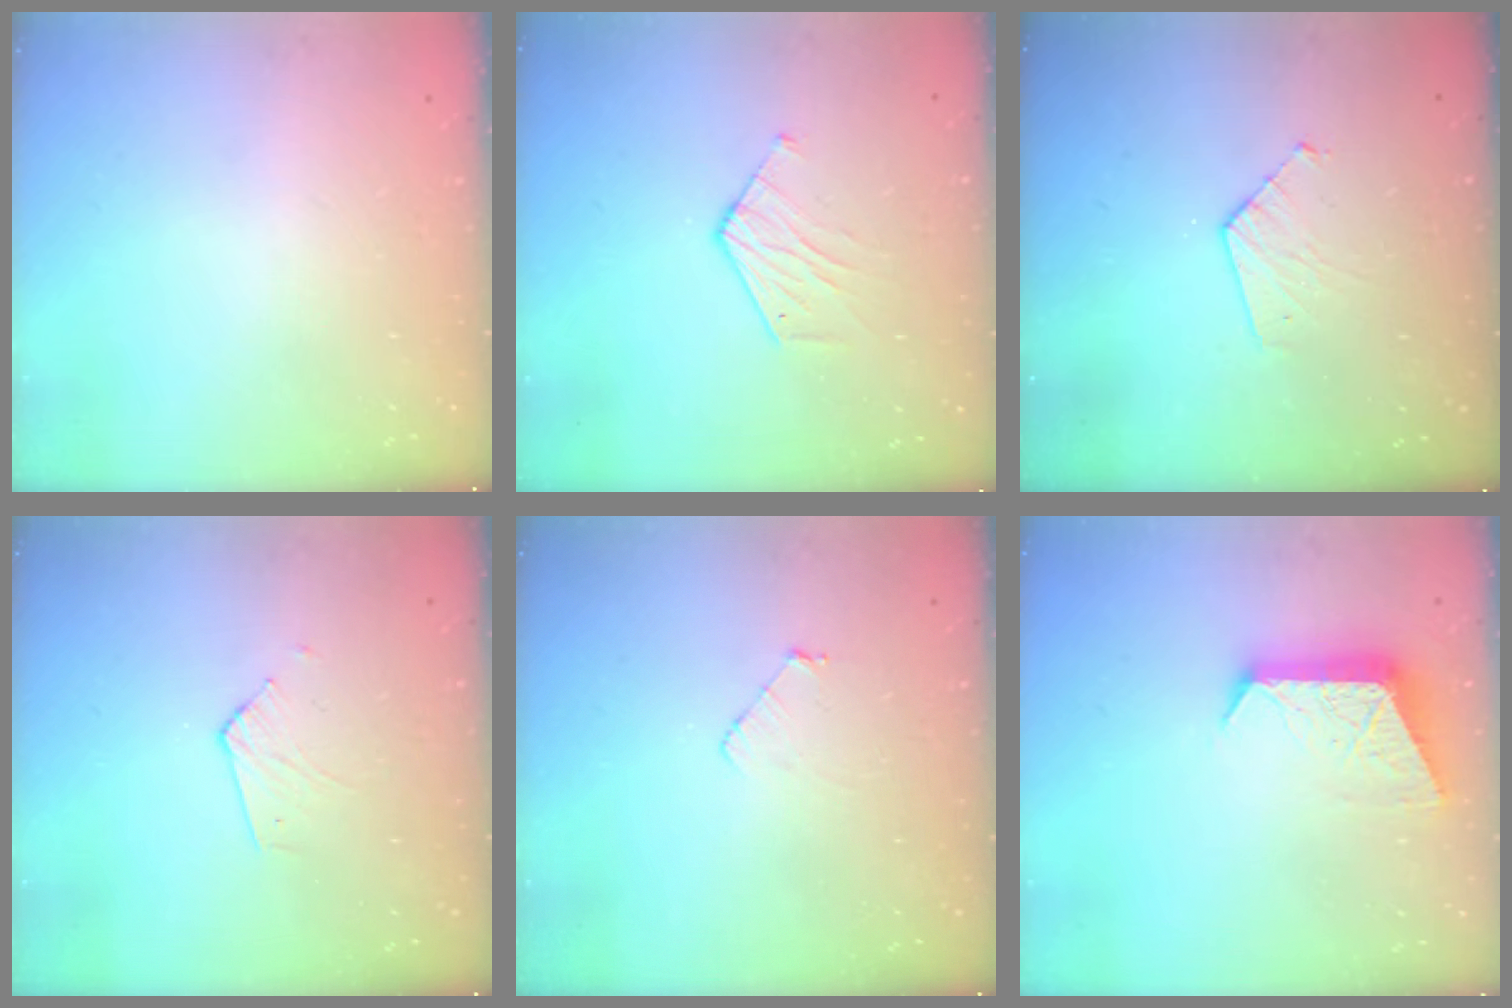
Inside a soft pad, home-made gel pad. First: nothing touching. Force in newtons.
{"total": 6.3, "press": 6.3, "slide": 0.5}
{"total": 4.9, "press": 4.8, "slide": 0.4}
{"total": 2.9, "press": 2.9, "slide": 0.2}
{"total": 3.8, "press": 3.8, "slide": 0.3}
{"total": 9.3, "press": 9.3, "slide": 0.3}